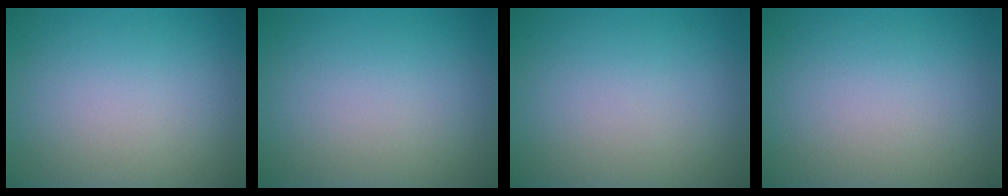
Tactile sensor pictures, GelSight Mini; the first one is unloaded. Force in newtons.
{"total": 0.0}
{"total": 0.0}
{"total": 0.0}